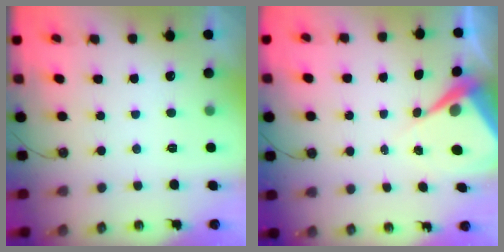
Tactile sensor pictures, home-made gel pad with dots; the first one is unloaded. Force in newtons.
{"total": 7.6, "press": 7.6, "slide": 0.6}